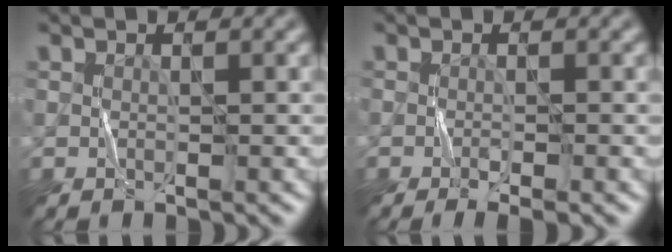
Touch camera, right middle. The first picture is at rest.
{"total": 2.6, "force": [-1.5, 0.5, 2.1], "torque": [-0.036, -0.001, -0.025]}